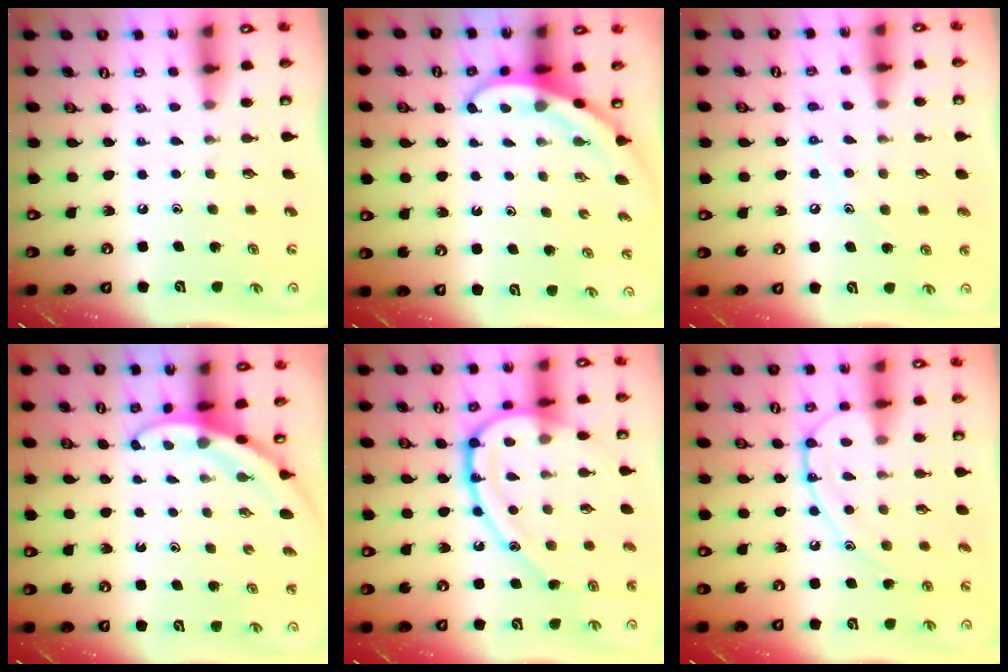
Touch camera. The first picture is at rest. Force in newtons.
{"total": 3.8, "press": 3.8, "slide": 0.3}
{"total": 7.4, "press": 7.4, "slide": 0.4}
{"total": 3.0, "press": 3.0, "slide": 0.1}
{"total": 17.7, "press": 17.7, "slide": 0.6}
{"total": 10.7, "press": 10.7, "slide": 0.4}